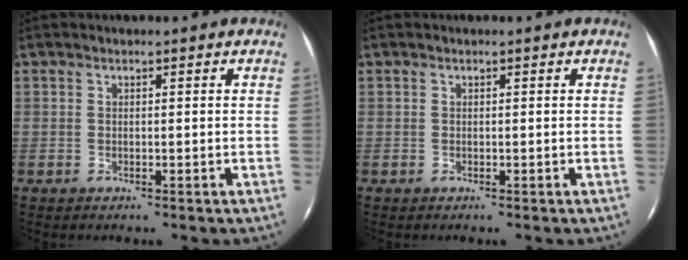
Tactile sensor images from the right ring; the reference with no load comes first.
{"total": 0.0}